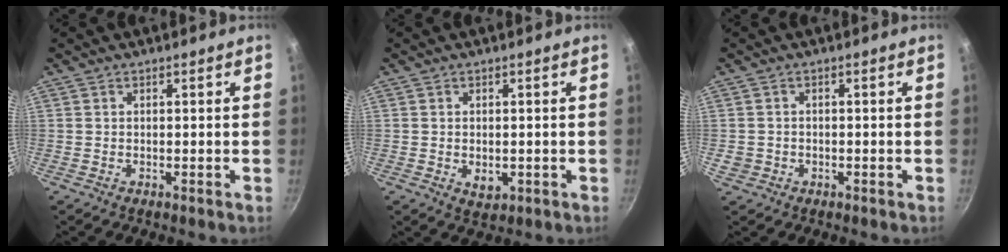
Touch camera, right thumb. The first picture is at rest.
{"total": 3.2, "force": [-0.4, 2.2, 2.3], "torque": [-0.034, -0.006, -0.002]}
{"total": 2.3, "force": [-0.6, 2.1, 0.8], "torque": [-0.015, 0.007, -0.003]}